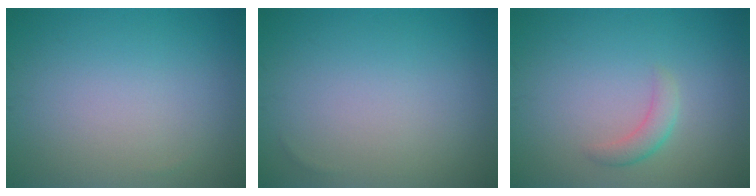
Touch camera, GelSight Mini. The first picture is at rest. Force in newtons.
{"total": 0.0}
{"total": 1.7, "press": 1.7, "slide": 0.1}